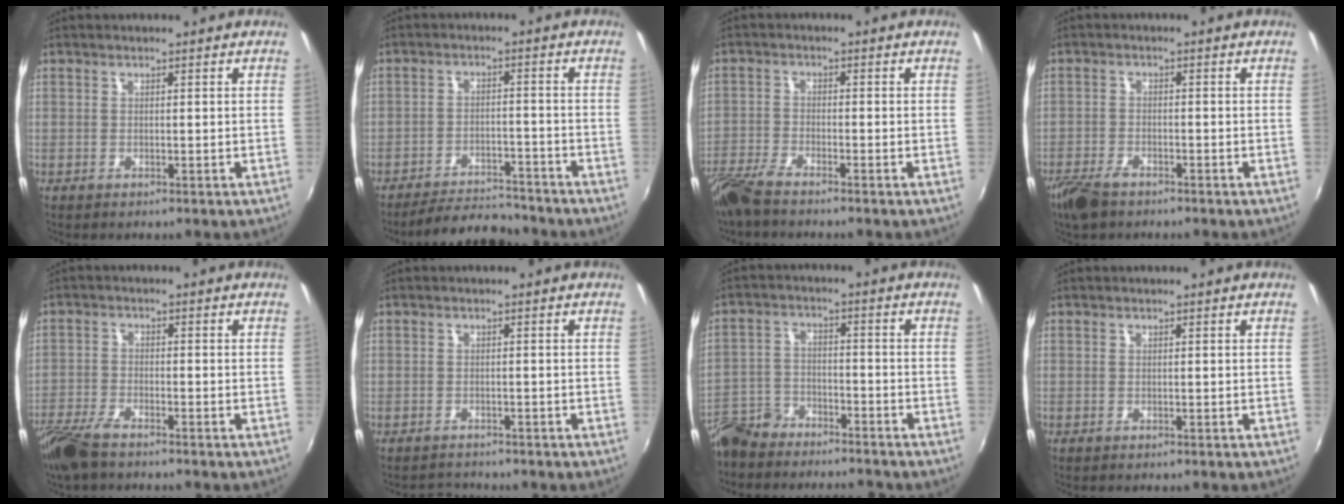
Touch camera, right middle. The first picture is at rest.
{"total": 9.2, "force": [-8.7, 1.9, 2.3], "torque": [-0.068, 0.009, -0.126]}
{"total": 5.9, "force": [-5.1, 0.8, 2.9], "torque": [-0.076, -0.015, -0.104]}
{"total": 6.1, "force": [-4.7, 2.5, 3.1], "torque": [-0.087, -0.015, -0.092]}
{"total": 7.5, "force": [-5.9, 2.0, 4.1], "torque": [-0.109, -0.021, -0.118]}
{"total": 2.3, "force": [-2.1, 0.9, -0.1], "torque": [-0.006, 0.005, -0.033]}
{"total": 11.0, "force": [-9.6, 4.2, 3.5], "torque": [-0.101, 0.004, -0.172]}
{"total": 0.0}